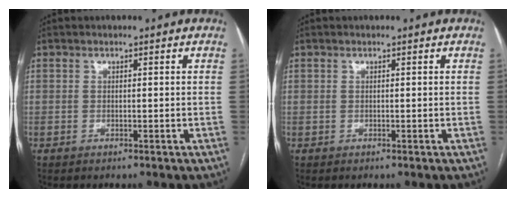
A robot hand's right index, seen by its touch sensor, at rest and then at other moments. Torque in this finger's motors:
{"motor_torque": [0.00, 0.00, 0.00, 0.00]}